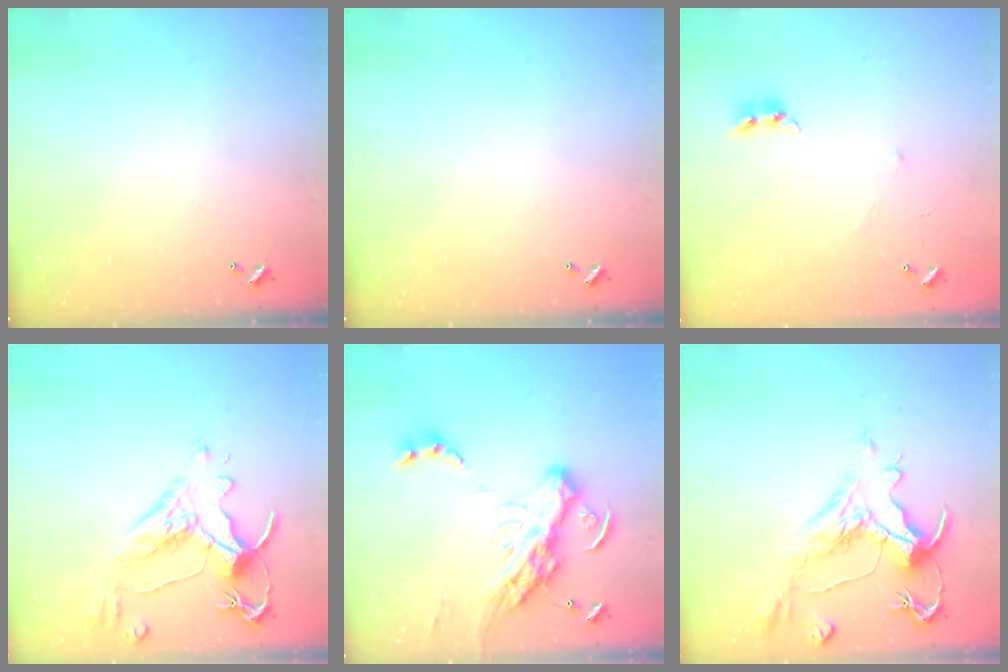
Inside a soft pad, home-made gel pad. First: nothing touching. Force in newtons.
{"total": 0.0}
{"total": 6.4, "press": 6.4, "slide": 0.6}
{"total": 3.2, "press": 2.9, "slide": 1.4}
{"total": 21.4, "press": 21.3, "slide": 1.9}
{"total": 2.0, "press": 1.5, "slide": 1.4}